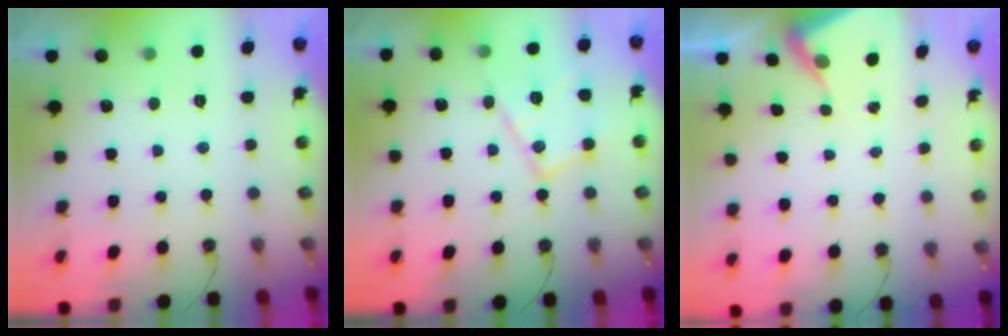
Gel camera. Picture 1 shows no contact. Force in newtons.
{"total": 14.4, "press": 14.3, "slide": 1.0}
{"total": 4.1, "press": 4.1, "slide": 0.5}